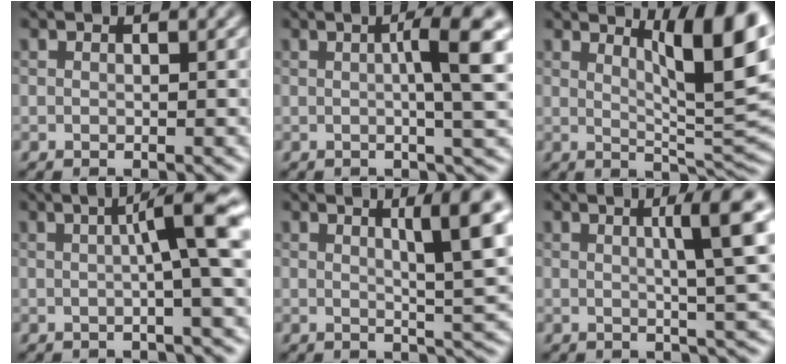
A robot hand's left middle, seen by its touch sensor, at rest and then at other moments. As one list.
[{"total": 5.5, "force": [0.7, 0.8, 5.4], "torque": [-0.077, 0.012, 0.008]}, {"total": 9.6, "force": [3.8, 2.3, 8.5], "torque": [-0.106, 0.006, 0.061]}, {"total": 6.6, "force": [0.9, 0.7, 6.5], "torque": [-0.092, 0.013, 0.008]}, {"total": 6.5, "force": [2.0, 1.1, 6.1], "torque": [-0.076, 0.002, 0.032]}, {"total": 6.0, "force": [1.5, 0.8, 5.7], "torque": [-0.076, 0.011, 0.023]}]